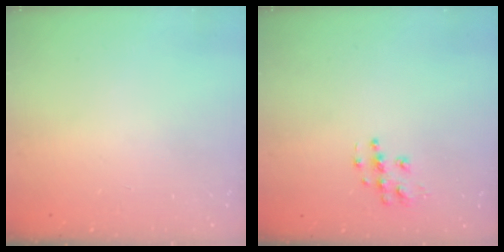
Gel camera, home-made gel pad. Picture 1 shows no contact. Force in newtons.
{"total": 7.9, "press": 7.9, "slide": 0.4}